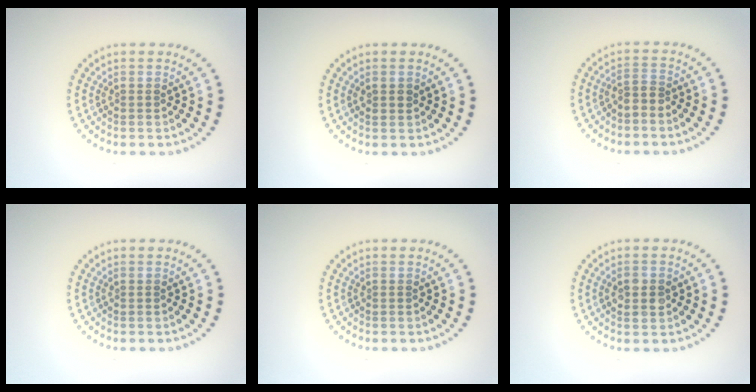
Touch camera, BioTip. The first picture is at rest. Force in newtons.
{"total": 1.0, "press": 0.9, "slide": 0.3}
{"total": 1.2, "press": 0.7, "slide": 1.0}
{"total": 0.0}
{"total": 0.0}
{"total": 2.5, "press": 2.5, "slide": 0.1}